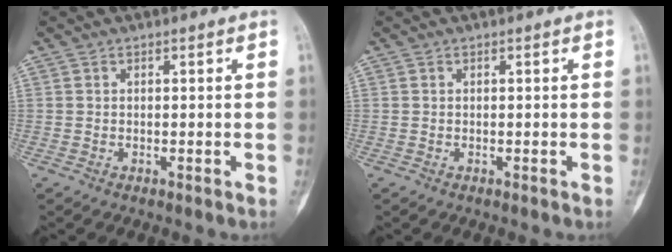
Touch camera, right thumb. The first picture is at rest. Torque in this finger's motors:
{"motor_torque": [0.01, 0.02, 0.05, -0.02, 0.04]}